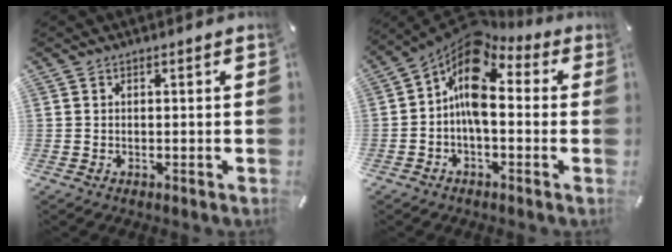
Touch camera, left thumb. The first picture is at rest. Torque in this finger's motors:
{"motor_torque": [1.81, 3.20, 1.12, 0.47, 0.22]}